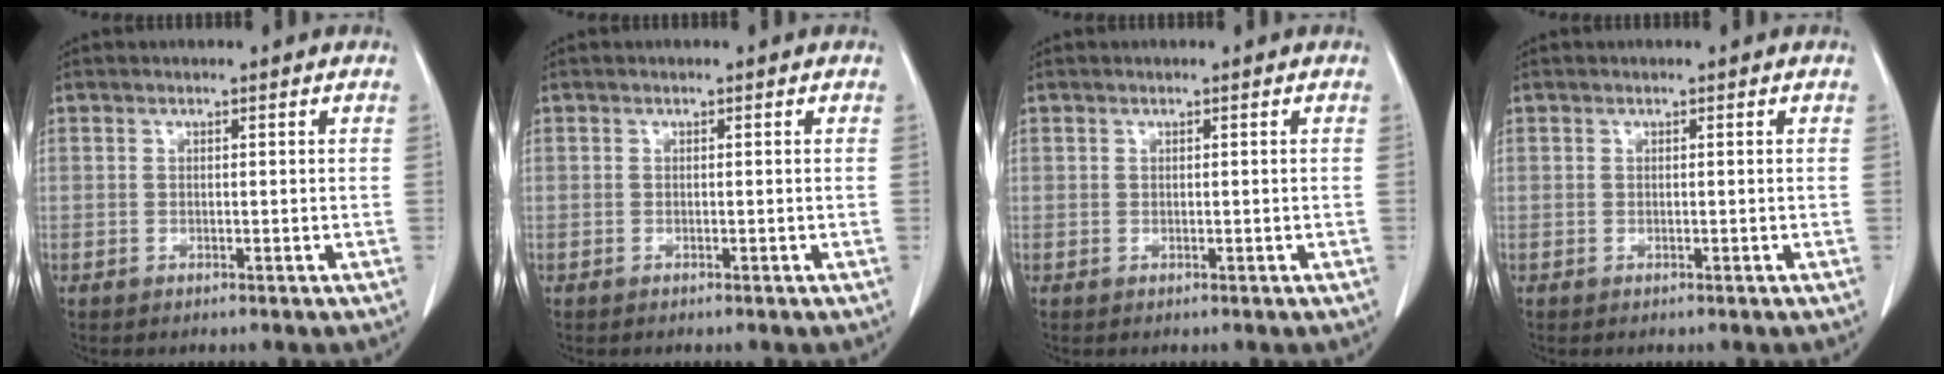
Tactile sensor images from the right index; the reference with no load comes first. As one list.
[{"total": 0.0}, {"total": 0.0}, {"total": 0.0}]